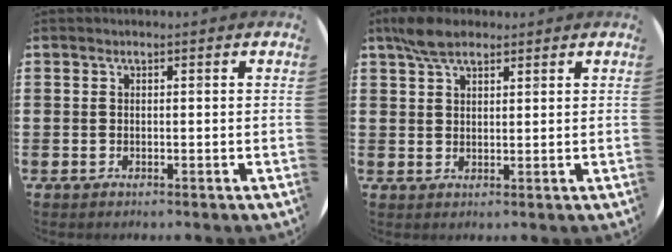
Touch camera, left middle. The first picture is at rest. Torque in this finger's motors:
{"motor_torque": [0.62, -0.51, 0.08, 0.06]}